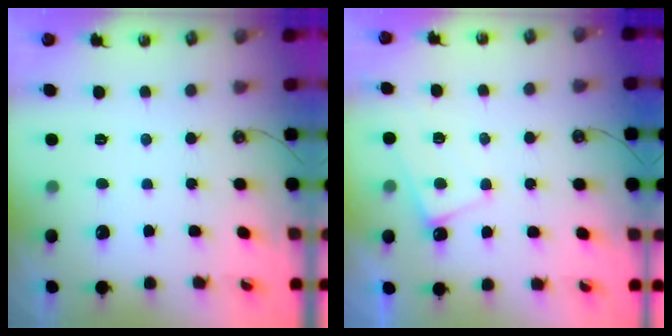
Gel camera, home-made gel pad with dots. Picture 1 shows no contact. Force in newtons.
{"total": 1.3, "press": 1.2, "slide": 0.4}